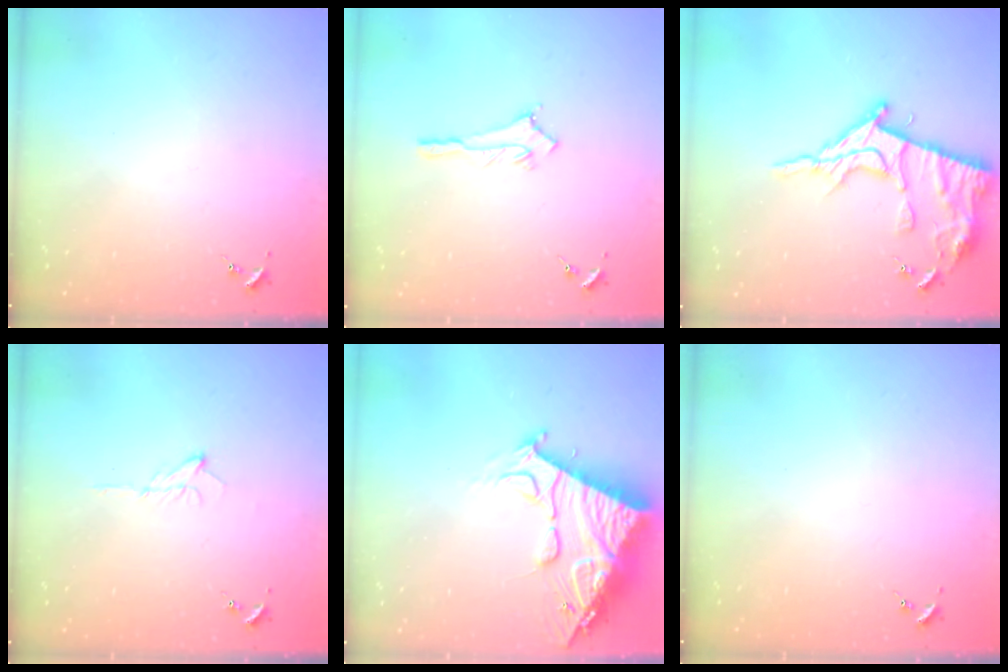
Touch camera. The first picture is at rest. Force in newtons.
{"total": 2.8, "press": 2.8, "slide": 0.3}
{"total": 16.7, "press": 16.7, "slide": 1.6}
{"total": 6.5, "press": 6.5, "slide": 0.8}
{"total": 23.0, "press": 22.9, "slide": 2.5}
{"total": 0.0}